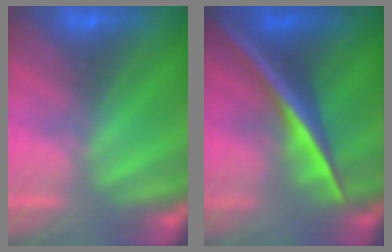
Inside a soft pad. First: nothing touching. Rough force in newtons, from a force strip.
{"total": 2.5}